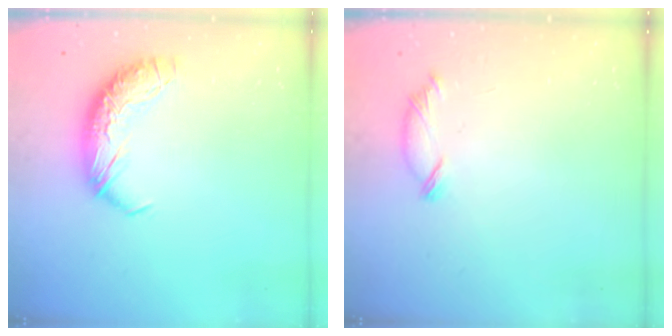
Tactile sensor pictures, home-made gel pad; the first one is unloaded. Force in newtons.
{"total": 5.7, "press": 5.6, "slide": 0.8}